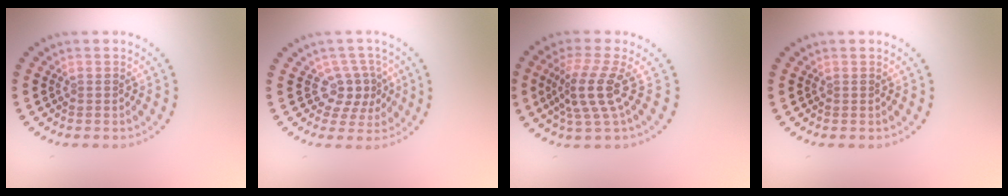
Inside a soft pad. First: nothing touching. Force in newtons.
{"total": 2.8, "press": 2.1, "slide": 1.8}
{"total": 3.9, "press": 2.8, "slide": 2.6}
{"total": 0.0}